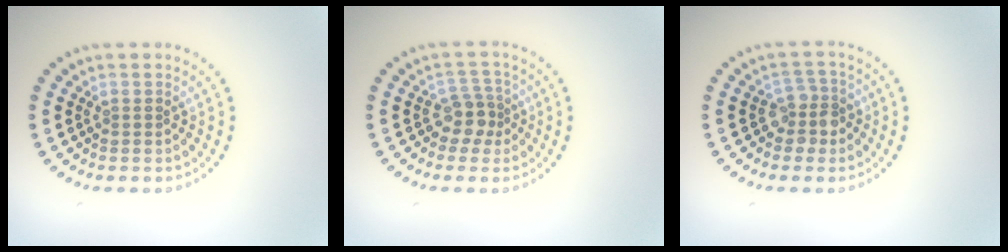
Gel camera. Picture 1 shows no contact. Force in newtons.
{"total": 2.5, "press": 2.0, "slide": 1.6}
{"total": 2.4, "press": 2.0, "slide": 1.4}